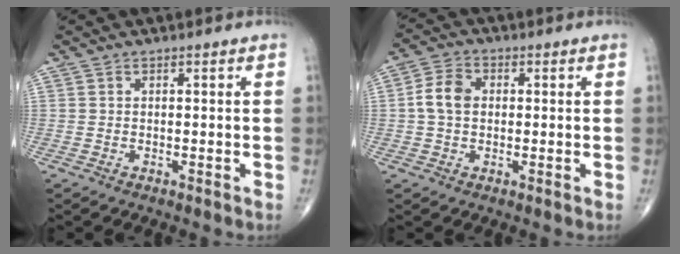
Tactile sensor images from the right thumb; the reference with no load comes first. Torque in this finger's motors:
{"motor_torque": [-0.04, 0.87, 0.56, 0.10, 0.05]}